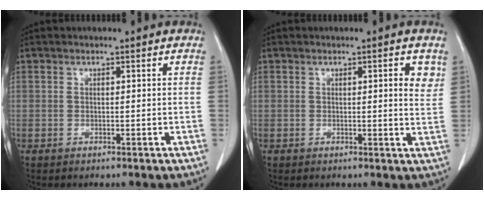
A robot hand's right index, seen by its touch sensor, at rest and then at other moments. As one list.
[{"total": 2.8, "force": [1.2, 0.5, 2.5], "torque": [-0.027, -0.005, 0.011]}]